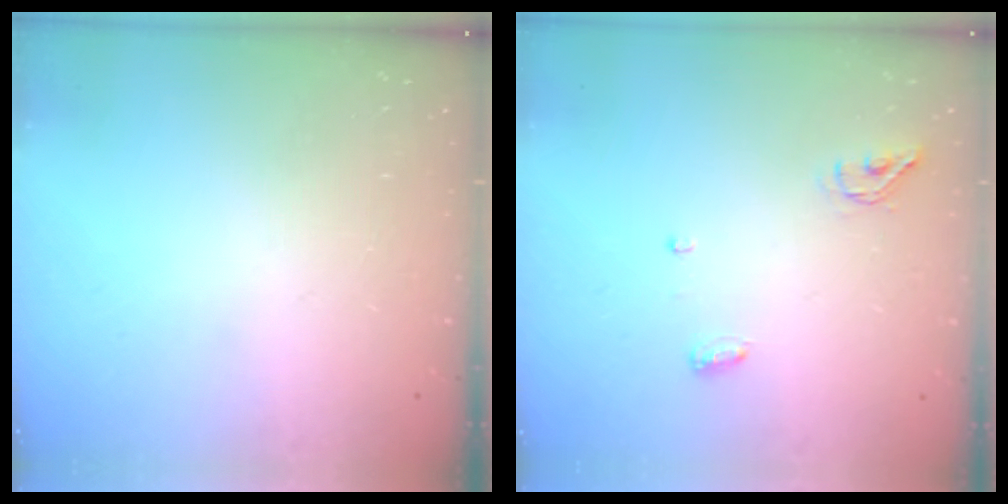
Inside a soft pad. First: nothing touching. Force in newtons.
{"total": 5.6, "press": 5.5, "slide": 1.0}